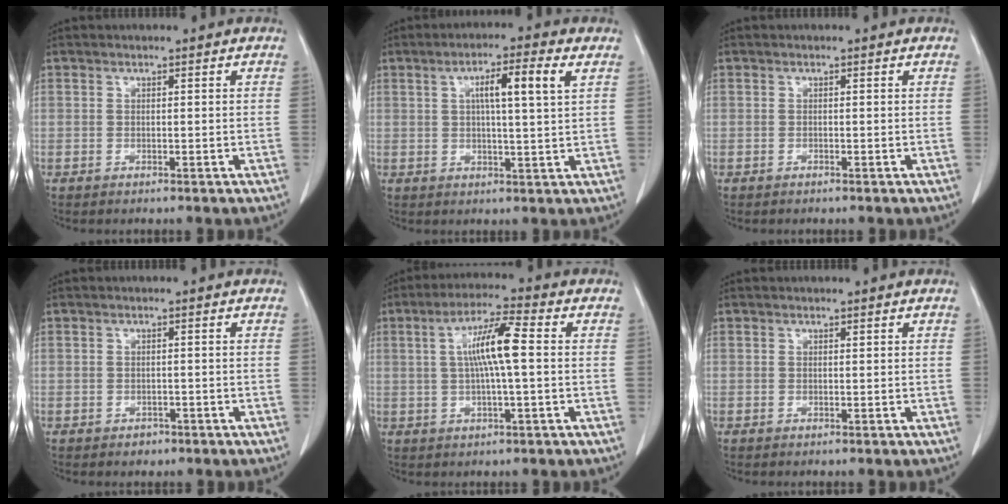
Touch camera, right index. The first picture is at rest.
{"total": 7.1, "force": [2.5, 0.1, 6.6], "torque": [-0.113, 0.006, 0.039]}
{"total": 0.0}
{"total": 1.4, "force": [-0.9, 1.0, 0.3], "torque": [-0.005, 0.002, -0.012]}
{"total": 8.1, "force": [0.8, 0.6, 8.1], "torque": [-0.153, 0.011, 0.010]}
{"total": 0.0}